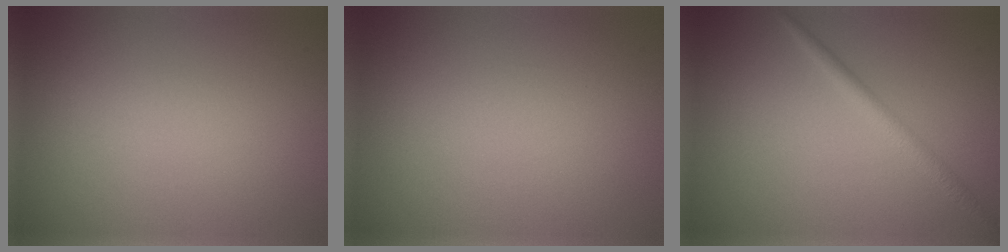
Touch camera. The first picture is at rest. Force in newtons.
{"total": 0.0}
{"total": 1.8, "press": 1.8, "slide": 0.1}